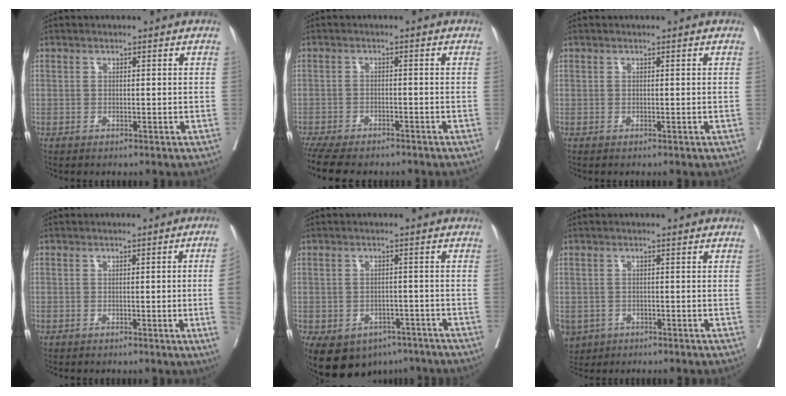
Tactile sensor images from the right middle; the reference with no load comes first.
{"total": 12.1, "force": [-10.2, 3.5, 5.6], "torque": [-0.111, -0.012, -0.145]}
{"total": 0.0}
{"total": 5.7, "force": [-0.7, -0.8, 5.6], "torque": [-0.066, 0.002, -0.004]}
{"total": 14.7, "force": [-8.8, 10.0, 6.2], "torque": [-0.154, -0.004, -0.109]}
{"total": 7.5, "force": [-3.8, 5.9, 2.6], "torque": [-0.073, -0.002, -0.055]}